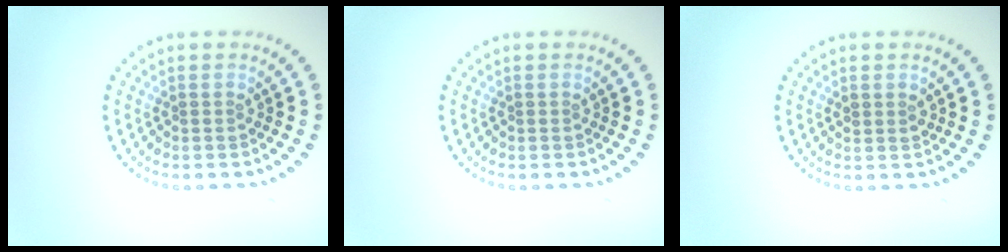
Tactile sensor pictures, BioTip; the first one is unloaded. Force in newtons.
{"total": 0.0}
{"total": 1.1, "press": 1.0, "slide": 0.4}